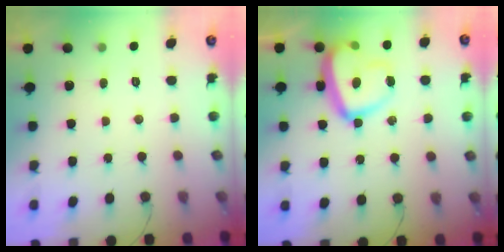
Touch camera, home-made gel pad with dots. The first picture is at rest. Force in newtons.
{"total": 16.3, "press": 16.3, "slide": 1.4}